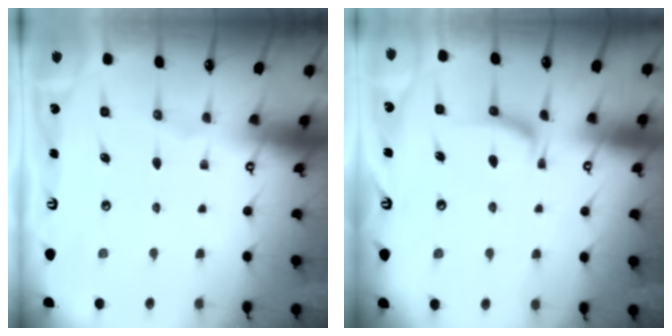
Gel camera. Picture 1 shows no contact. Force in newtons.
{"total": 2.9, "press": 2.8, "slide": 1.0}